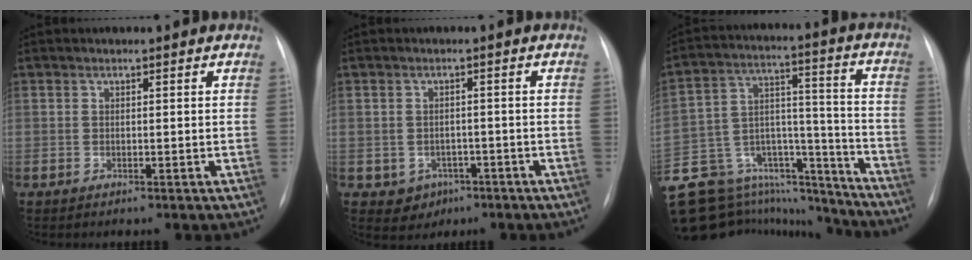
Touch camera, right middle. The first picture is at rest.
{"total": 3.7, "force": [-1.6, 3.2, 0.8], "torque": [-0.009, 0.009, -0.012]}
{"total": 27.5, "force": [-23.3, 11.7, 8.7], "torque": [-0.202, 0.049, -0.348]}